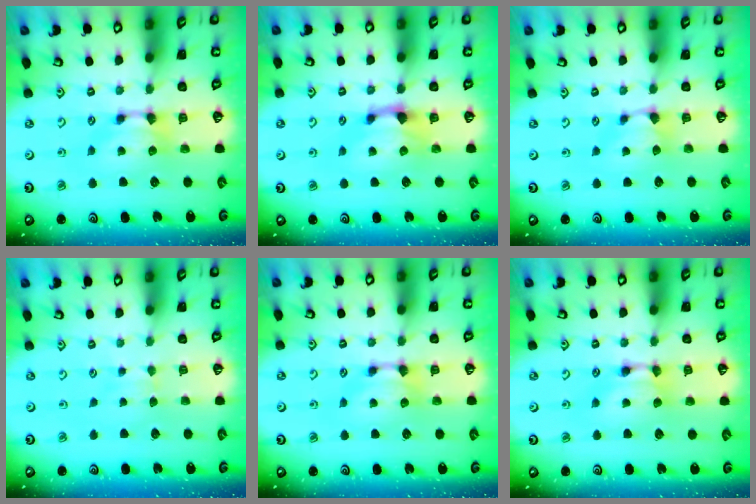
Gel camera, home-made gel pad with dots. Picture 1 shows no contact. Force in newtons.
{"total": 1.2, "press": 0.0, "slide": 1.2}
{"total": 0.9, "press": 0.4, "slide": 0.8}
{"total": 2.8, "press": 2.8, "slide": 0.5}
{"total": 0.0}
{"total": 1.6, "press": 1.6, "slide": 0.2}